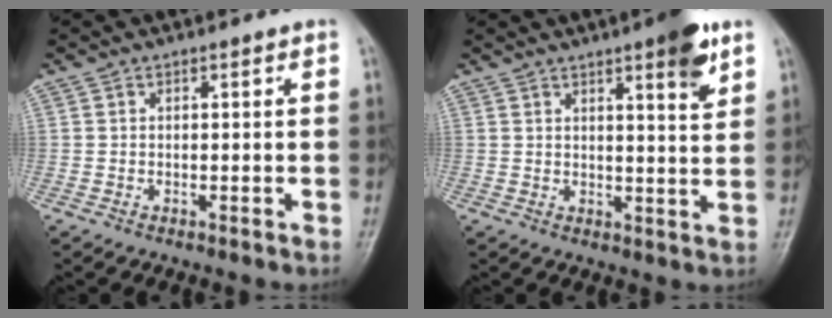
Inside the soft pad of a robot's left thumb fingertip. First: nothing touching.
{"total": 7.4, "force": [4.3, 1.3, 5.9], "torque": [-0.073, -0.022, 0.057]}